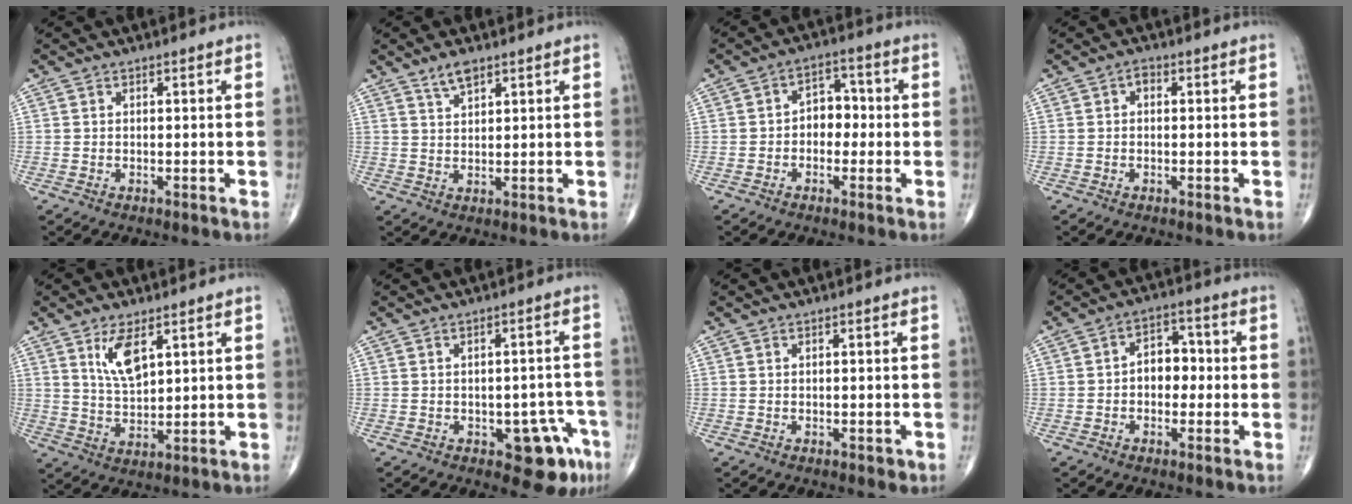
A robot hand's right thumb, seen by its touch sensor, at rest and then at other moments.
{"total": 3.4, "force": [2.4, 1.2, 2.0], "torque": [-0.035, -0.010, 0.048]}
{"total": 5.5, "force": [-0.7, 4.1, 3.6], "torque": [-0.023, 0.021, -0.023]}
{"total": 1.4, "force": [0.1, 1.0, 1.0], "torque": [-0.007, 0.005, -0.006]}
{"total": 7.1, "force": [3.5, 3.0, 5.5], "torque": [-0.096, -0.022, 0.072]}
{"total": 7.9, "force": [-3.6, 4.0, 5.7], "torque": [-0.035, 0.020, -0.039]}
{"total": 0.8, "force": [-0.2, 0.4, 0.6], "torque": [-0.006, -0.001, -0.002]}
{"total": 6.1, "force": [-0.4, 4.3, 4.2], "torque": [-0.034, 0.020, -0.018]}